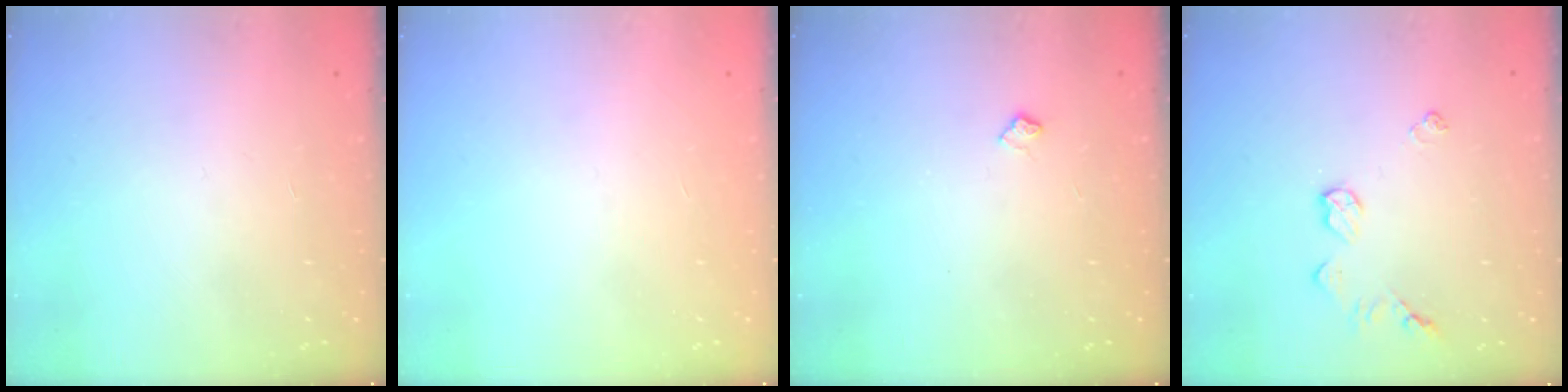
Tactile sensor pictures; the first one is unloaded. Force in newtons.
{"total": 0.0}
{"total": 4.5, "press": 4.5, "slide": 0.6}
{"total": 6.4, "press": 6.4, "slide": 0.6}